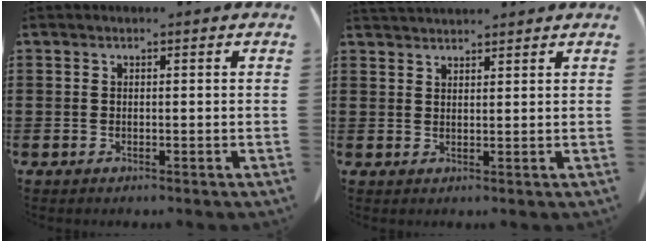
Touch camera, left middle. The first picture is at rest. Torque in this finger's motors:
{"motor_torque": [1.67, 0.47, 0.07, 0.02]}